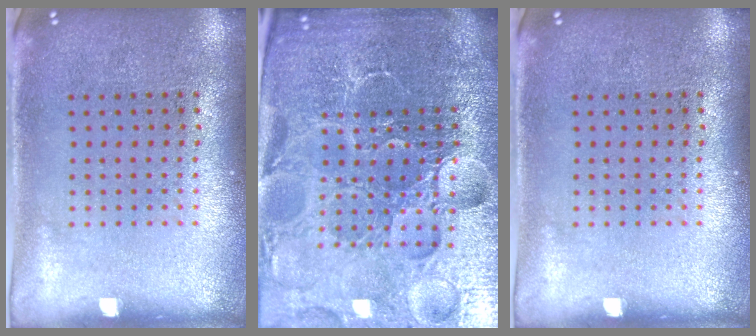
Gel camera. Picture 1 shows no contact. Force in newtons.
{"total": 6.7, "press": 5.9, "slide": 3.2}
{"total": 0.0}